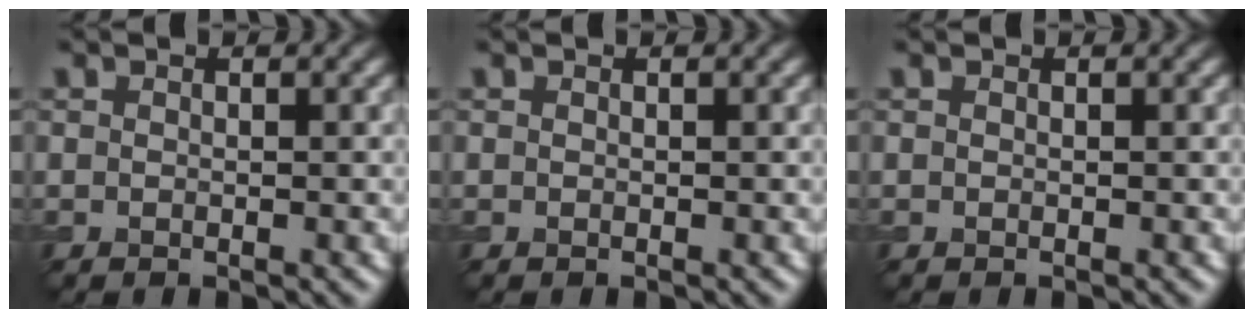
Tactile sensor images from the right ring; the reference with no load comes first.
{"total": 0.0}
{"total": 0.0}